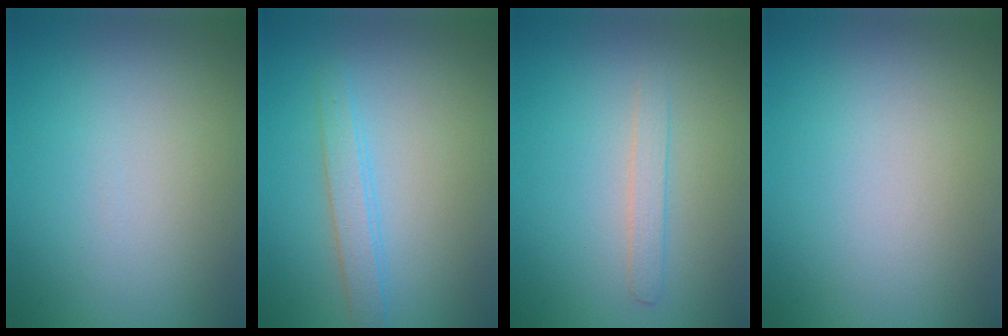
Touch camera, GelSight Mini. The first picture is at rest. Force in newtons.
{"total": 2.1, "press": 2.1, "slide": 0.1}
{"total": 1.4, "press": 1.4, "slide": 0.0}
{"total": 0.0}